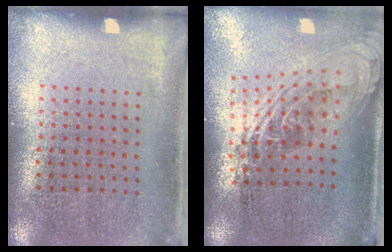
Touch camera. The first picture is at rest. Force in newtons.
{"total": 2.2, "press": 1.6, "slide": 1.4}